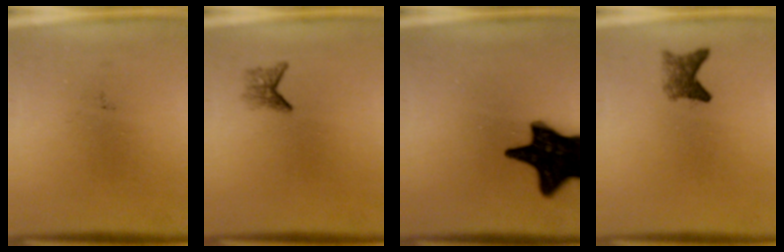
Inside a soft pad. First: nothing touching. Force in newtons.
{"total": 1.6}
{"total": 18.7}
{"total": 2.7}